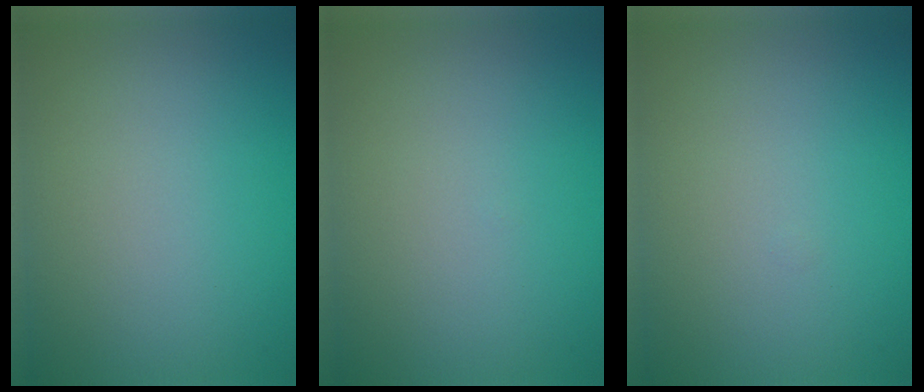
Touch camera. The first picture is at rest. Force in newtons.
{"total": 0.0}
{"total": 0.0}